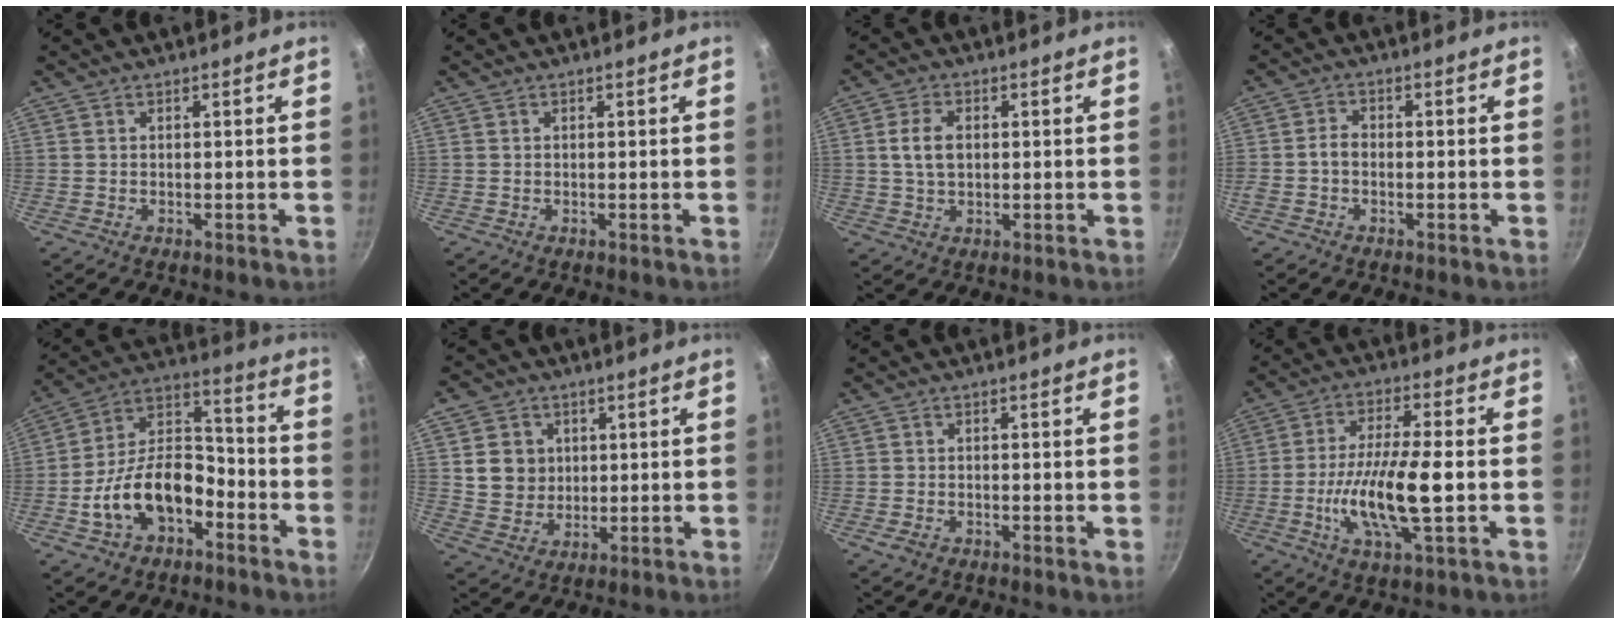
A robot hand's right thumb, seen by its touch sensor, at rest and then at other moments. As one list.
[{"total": 0.0}, {"total": 5.4, "force": [0.7, 3.5, 4.1], "torque": [-0.070, 0.005, 0.011]}, {"total": 2.8, "force": [-0.8, 2.1, 1.7], "torque": [-0.029, 0.016, -0.020]}, {"total": 16.5, "force": [-6.5, 10.2, 11.2], "torque": [-0.161, 0.066, -0.120]}, {"total": 8.1, "force": [1.8, 7.4, 2.7], "torque": [-0.010, -0.004, 0.037]}, {"total": 1.6, "force": [-0.9, 0.9, 1.1], "torque": [-0.026, 0.002, -0.019]}, {"total": 13.7, "force": [-2.3, 3.7, 13.0], "torque": [-0.246, 0.014, -0.048]}]